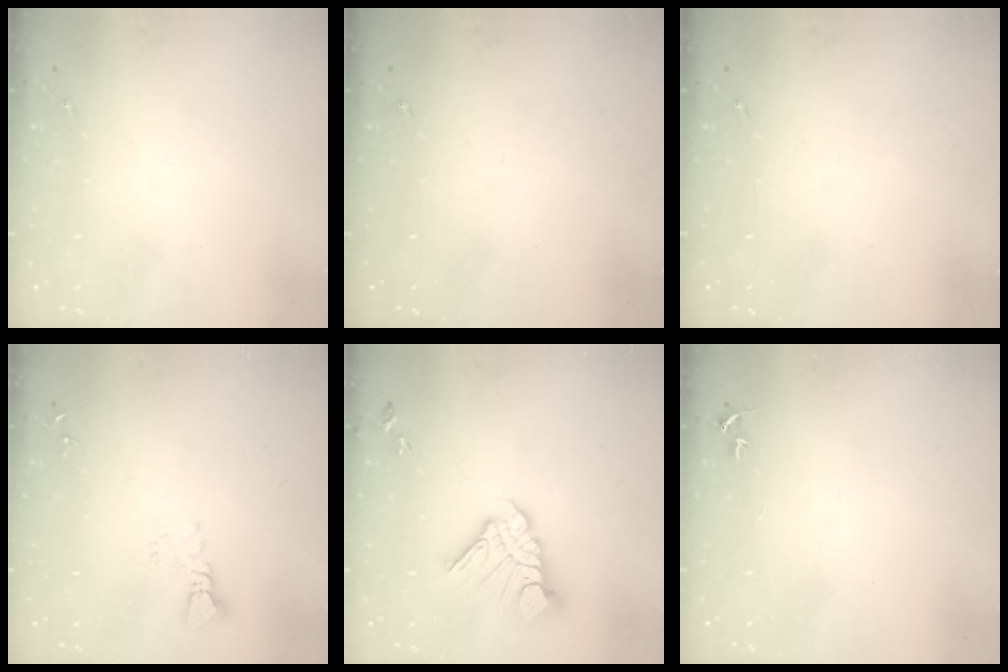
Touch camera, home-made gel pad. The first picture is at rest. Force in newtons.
{"total": 0.0}
{"total": 0.0}
{"total": 3.1, "press": 3.1, "slide": 0.1}
{"total": 14.1, "press": 14.1, "slide": 1.4}
{"total": 2.7, "press": 2.7, "slide": 0.3}